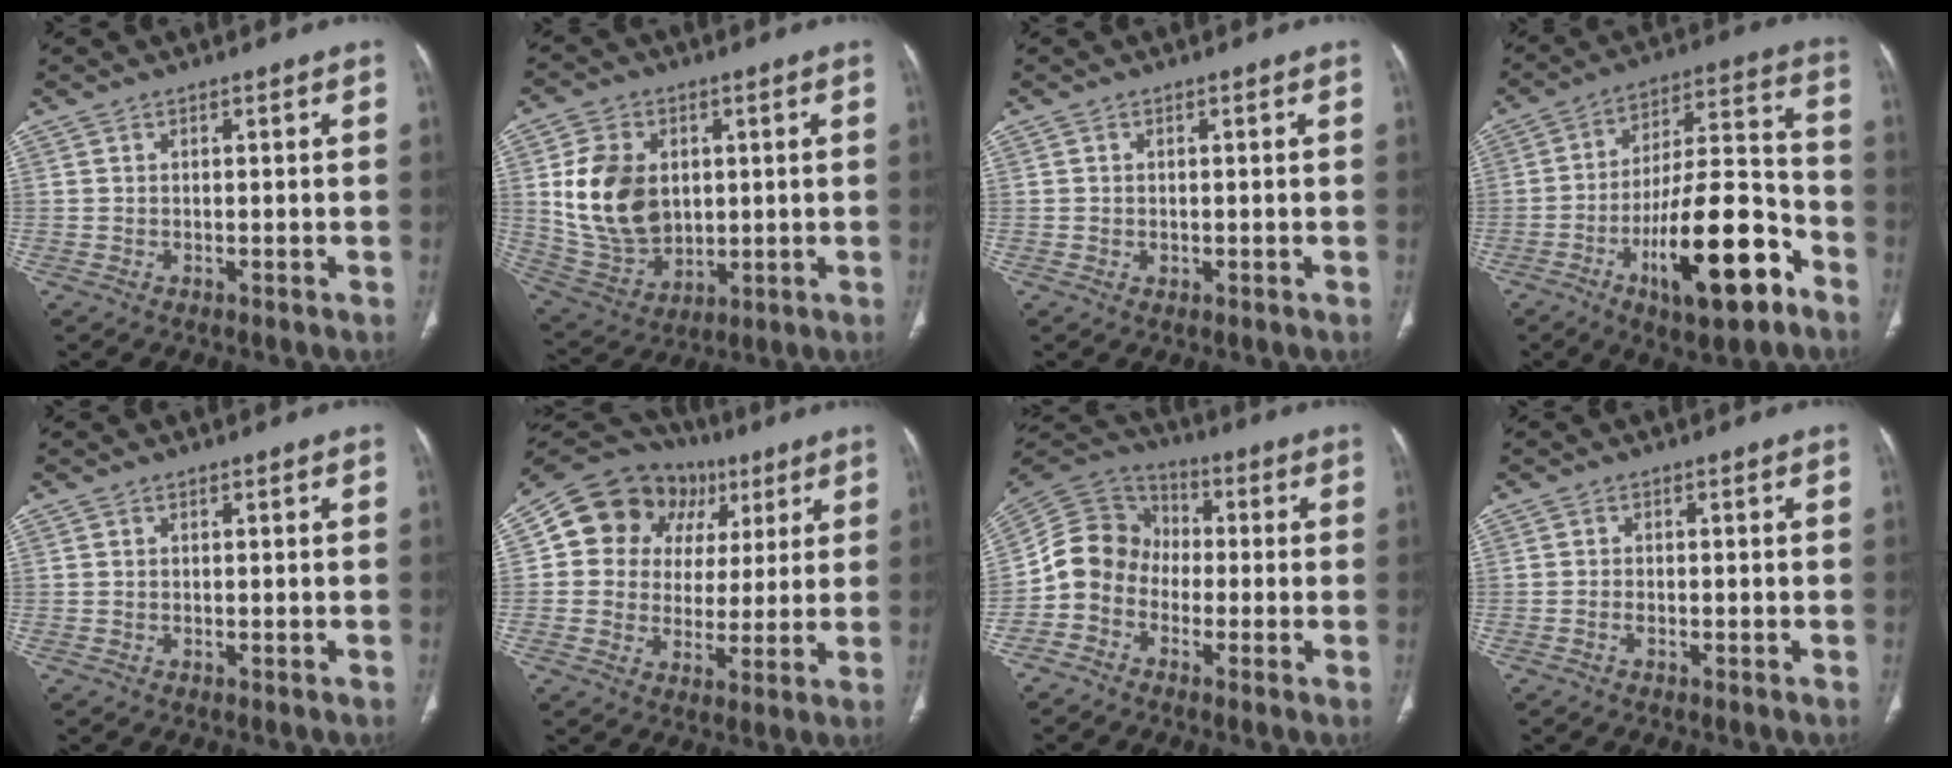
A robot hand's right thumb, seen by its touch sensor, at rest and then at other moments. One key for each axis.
{"total": 15.3, "fx": 2.3, "fy": 11.2, "fz": 10.2, "tx": -0.160, "ty": -0.012, "tz": 0.061}
{"total": 0.8, "fx": -0.1, "fy": 0.7, "fz": 0.4, "tx": -0.006, "ty": 0.000, "tz": 0.000}
{"total": 20.4, "fx": -9.6, "fy": 6.9, "fz": 16.6, "tx": -0.260, "ty": 0.062, "tz": -0.150}
{"total": 0.0}
{"total": 17.6, "fx": 5.8, "fy": 14.8, "fz": 7.6, "tx": -0.065, "ty": 0.030, "tz": 0.095}
{"total": 10.0, "fx": -3.0, "fy": 8.7, "fz": 3.9, "tx": -0.063, "ty": 0.054, "tz": -0.072}
{"total": 1.0, "fx": -0.5, "fy": 0.5, "fz": 0.7, "tx": -0.009, "ty": 0.005, "tz": -0.012}